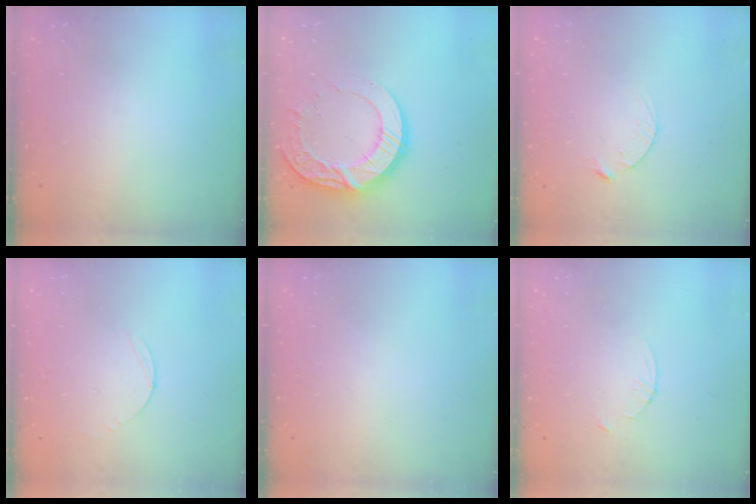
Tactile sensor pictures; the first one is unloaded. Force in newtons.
{"total": 15.6, "press": 15.5, "slide": 1.2}
{"total": 2.5, "press": 2.5, "slide": 0.4}
{"total": 3.0, "press": 3.0, "slide": 0.3}
{"total": 0.0}
{"total": 2.3, "press": 2.3, "slide": 0.3}